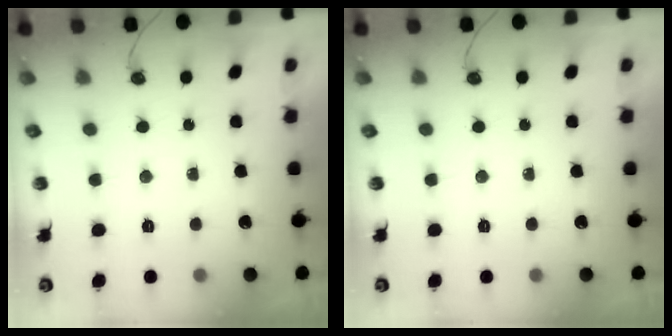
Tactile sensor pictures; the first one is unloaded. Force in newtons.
{"total": 0.0}